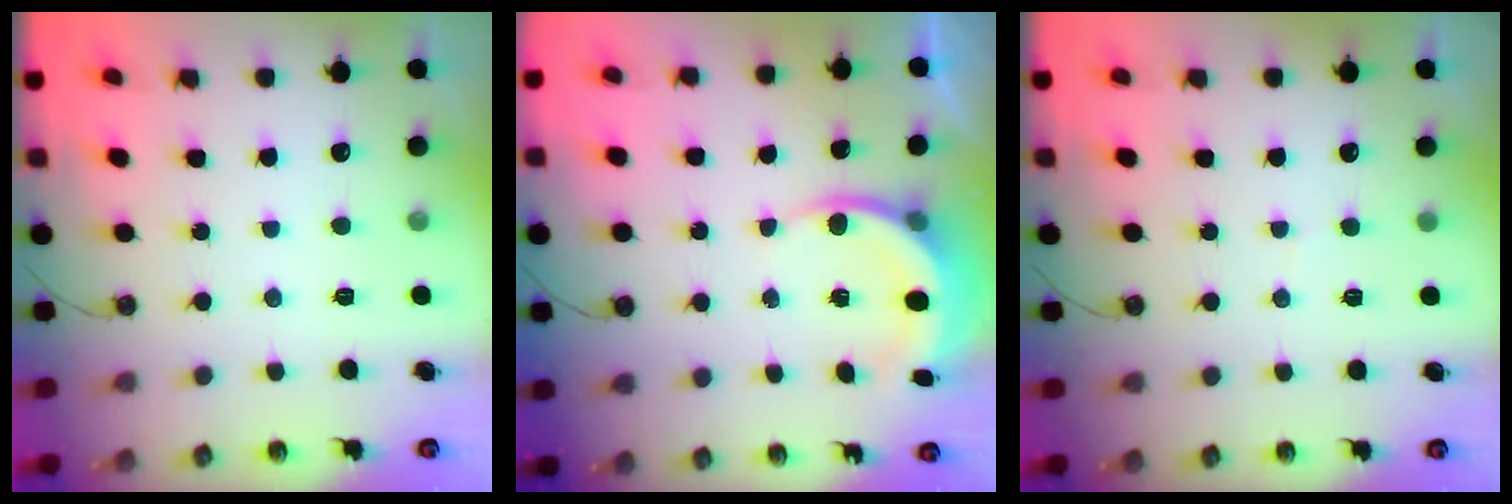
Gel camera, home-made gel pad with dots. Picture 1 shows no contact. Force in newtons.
{"total": 5.6, "press": 5.2, "slide": 1.8}
{"total": 2.9, "press": 2.9, "slide": 0.2}